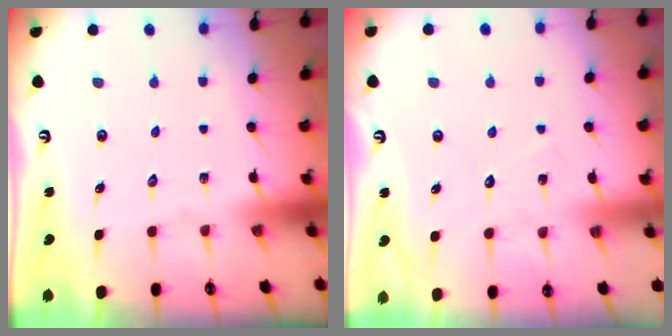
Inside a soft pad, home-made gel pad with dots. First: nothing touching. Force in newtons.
{"total": 4.7, "press": 4.7, "slide": 0.4}